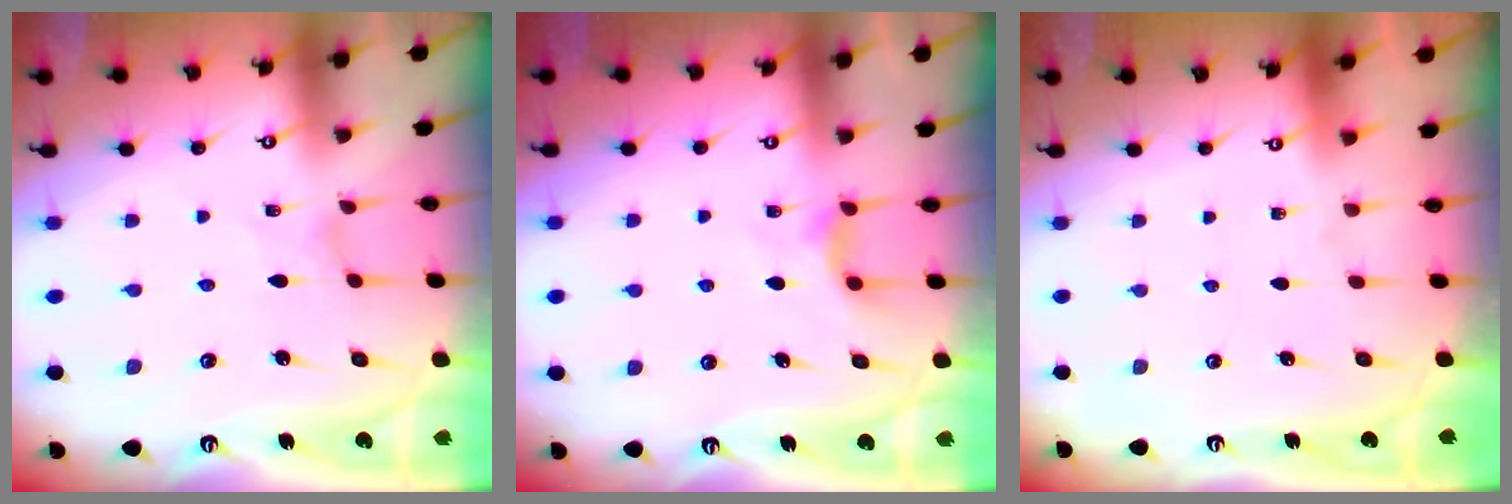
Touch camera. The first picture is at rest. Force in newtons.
{"total": 6.5, "press": 6.4, "slide": 0.6}
{"total": 0.0}